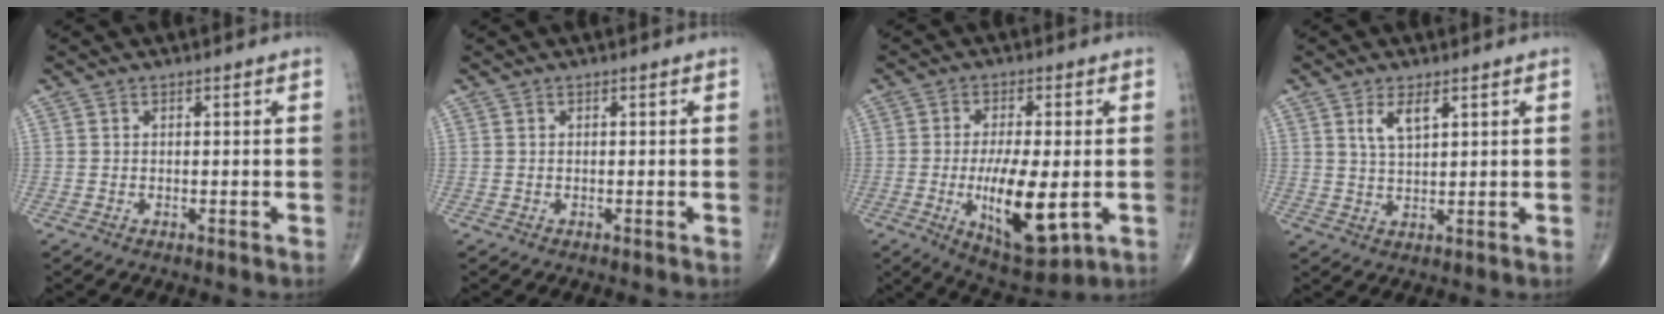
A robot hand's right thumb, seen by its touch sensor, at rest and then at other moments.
{"total": 0.0}
{"total": 13.8, "force": [-2.5, 5.1, 12.6], "torque": [-0.205, -0.018, -0.031]}
{"total": 4.3, "force": [2.2, 1.6, 3.3], "torque": [-0.062, -0.010, 0.045]}